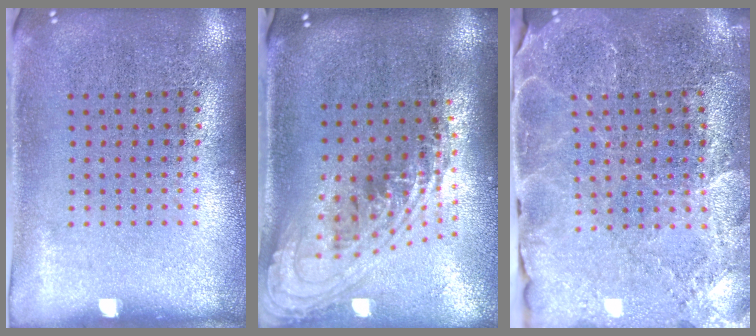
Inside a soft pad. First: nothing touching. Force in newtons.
{"total": 2.4, "press": 1.7, "slide": 1.7}
{"total": 3.0, "press": 3.0, "slide": 0.7}